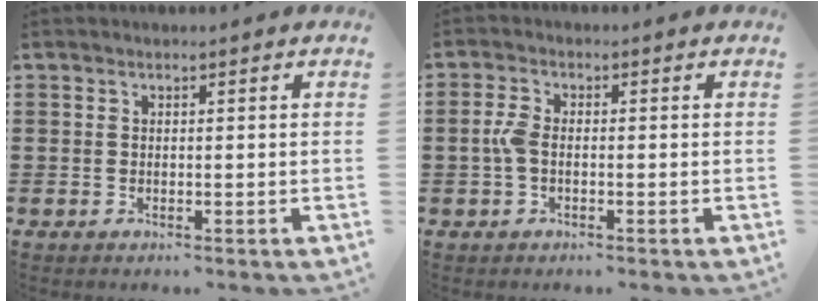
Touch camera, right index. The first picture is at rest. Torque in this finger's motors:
{"motor_torque": [0.97, 0.03, 0.42, 0.11]}